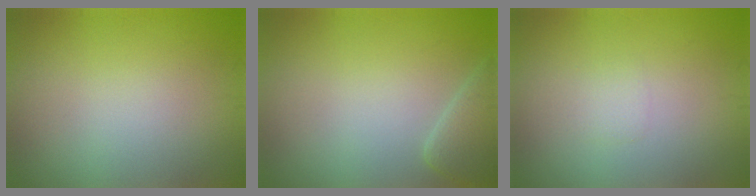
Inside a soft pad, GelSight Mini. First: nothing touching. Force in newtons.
{"total": 2.6, "press": 2.5, "slide": 0.3}
{"total": 0.9, "press": 0.9, "slide": 0.1}